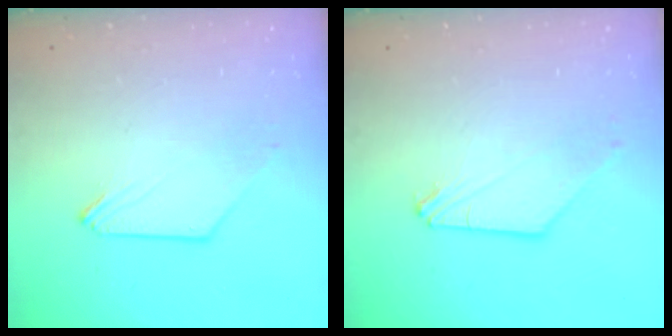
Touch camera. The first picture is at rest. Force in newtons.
{"total": 0.0}